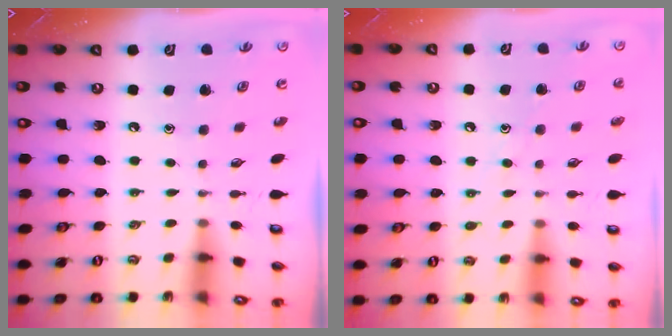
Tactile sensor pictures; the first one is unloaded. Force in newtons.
{"total": 6.6, "press": 6.6, "slide": 0.5}